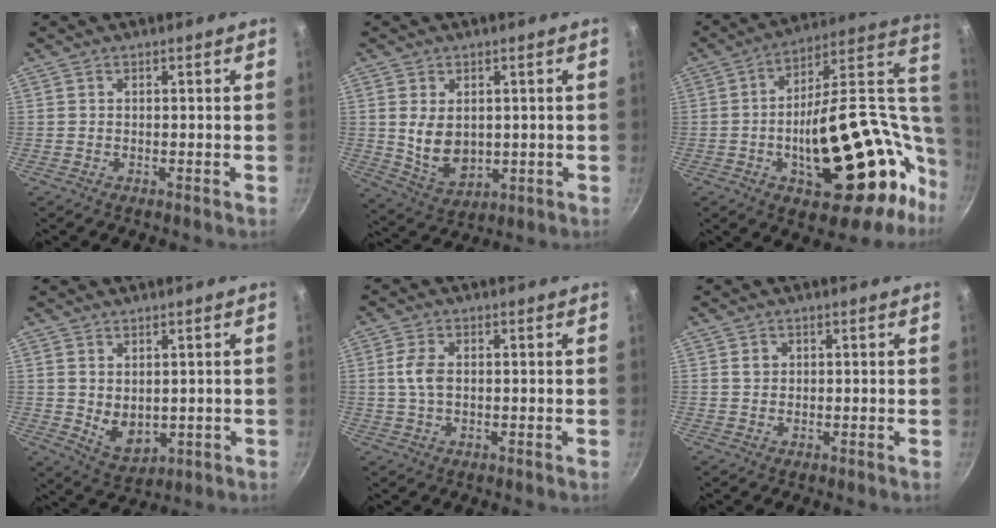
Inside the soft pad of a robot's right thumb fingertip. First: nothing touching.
{"total": 8.6, "force": [0.9, 6.0, 6.1], "torque": [-0.094, -0.017, 0.037]}
{"total": 33.7, "force": [-4.2, 16.7, 29.0], "torque": [-0.369, 0.028, -0.042]}
{"total": 6.2, "force": [1.0, 4.3, 4.4], "torque": [-0.060, -0.022, 0.033]}
{"total": 4.5, "force": [0.4, 2.7, 3.5], "torque": [-0.071, 0.007, 0.004]}
{"total": 1.6, "force": [0.4, 1.4, 0.6], "torque": [-0.005, 0.002, 0.006]}